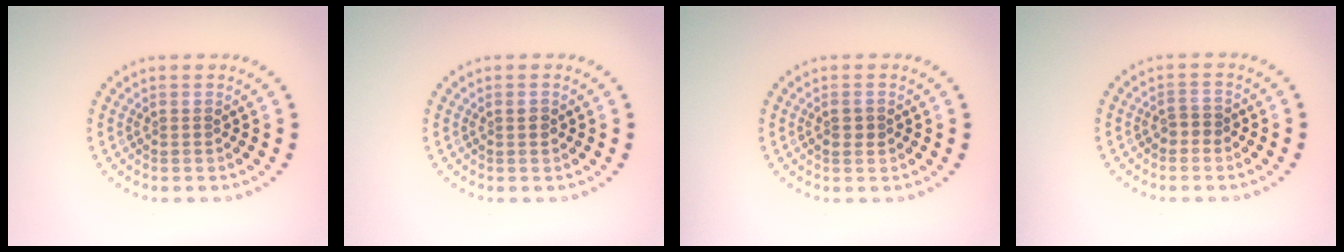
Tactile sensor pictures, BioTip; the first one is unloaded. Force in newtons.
{"total": 0.7, "press": 0.7, "slide": 0.2}
{"total": 1.2, "press": 1.1, "slide": 0.1}
{"total": 1.2, "press": 1.0, "slide": 0.7}